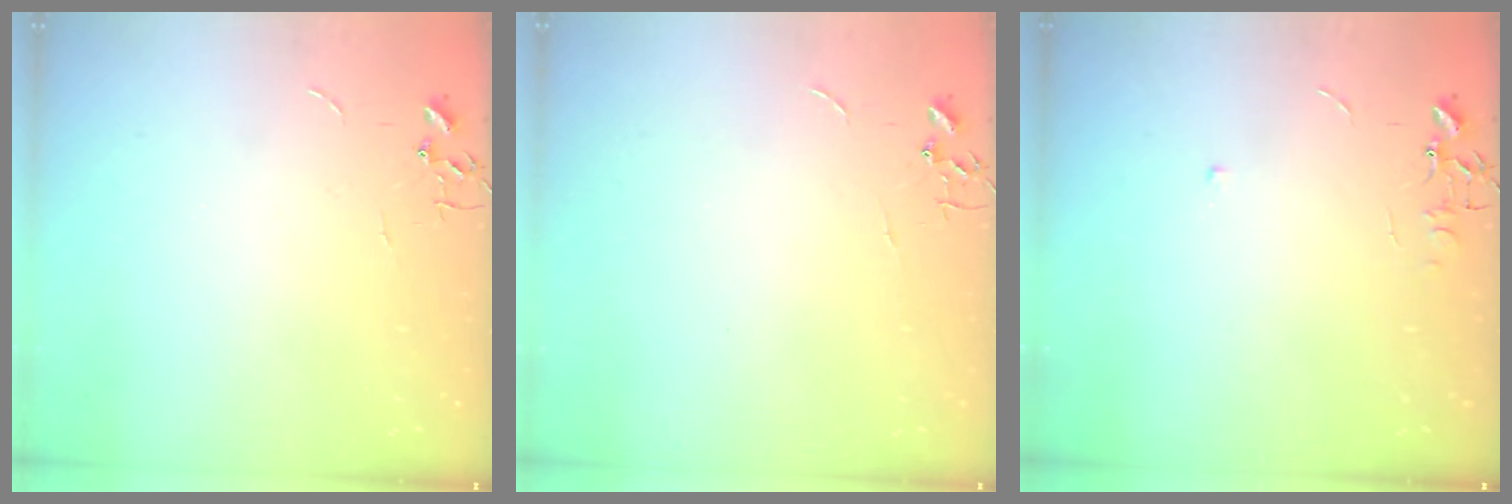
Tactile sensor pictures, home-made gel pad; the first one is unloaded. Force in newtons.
{"total": 0.0}
{"total": 4.7, "press": 4.6, "slide": 0.7}